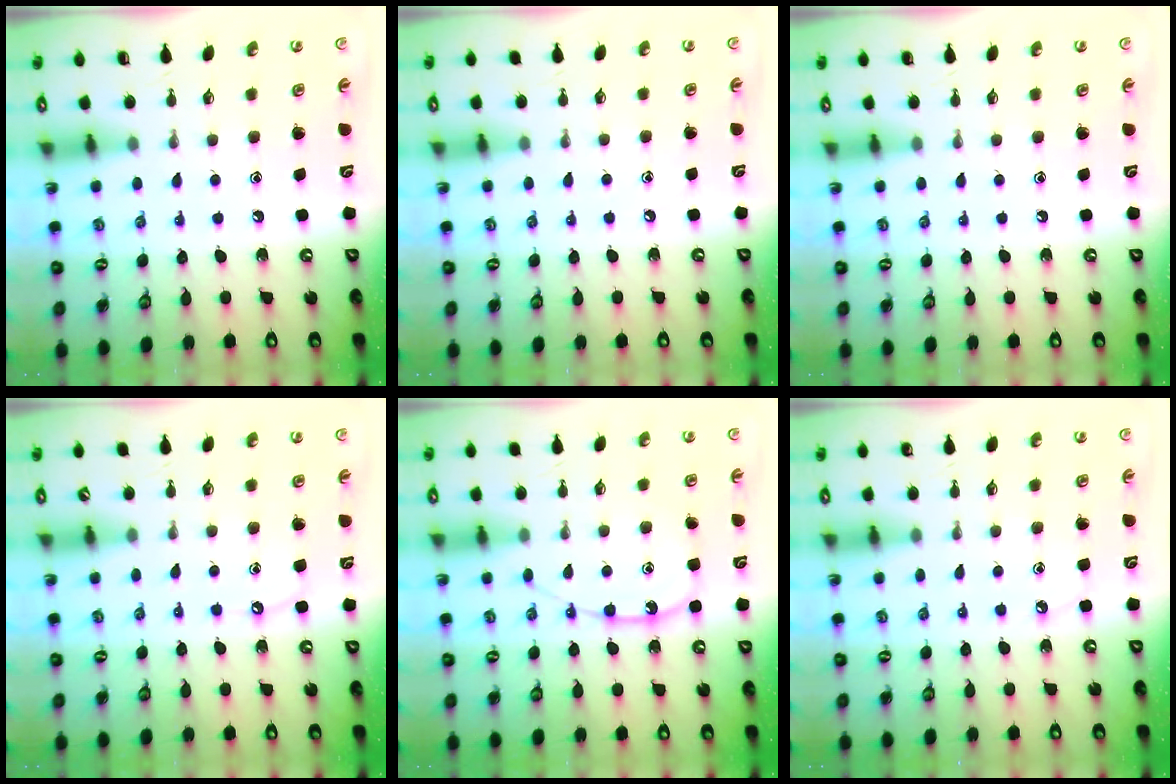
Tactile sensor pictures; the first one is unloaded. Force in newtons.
{"total": 1.5, "press": 1.5, "slide": 0.2}
{"total": 0.0}
{"total": 4.8, "press": 4.7, "slide": 0.7}
{"total": 11.6, "press": 11.6, "slide": 1.0}
{"total": 2.7, "press": 2.7, "slide": 0.4}